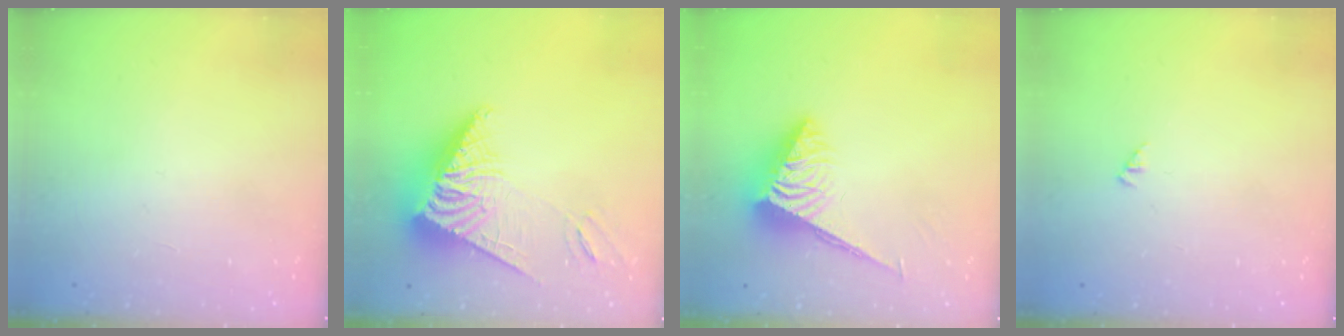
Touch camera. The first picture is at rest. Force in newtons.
{"total": 14.2, "press": 14.0, "slide": 2.4}
{"total": 6.1, "press": 6.1, "slide": 0.4}
{"total": 1.2, "press": 1.2, "slide": 0.2}